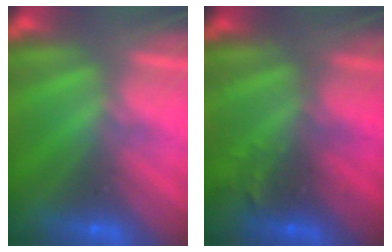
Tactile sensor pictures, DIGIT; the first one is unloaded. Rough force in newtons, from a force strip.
{"total": 2.8}